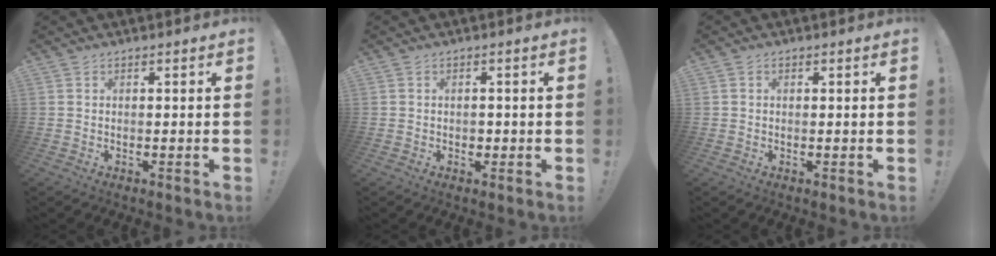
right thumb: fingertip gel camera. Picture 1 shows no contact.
{"total": 1.5, "force": [-0.3, 1.4, 0.5], "torque": [-0.003, 0.000, -0.007]}
{"total": 0.6, "force": [-0.1, 0.5, 0.2], "torque": [-0.004, 0.002, -0.002]}